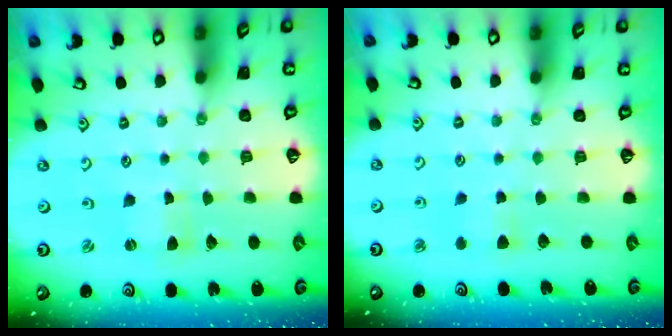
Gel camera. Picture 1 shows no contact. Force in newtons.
{"total": 5.2, "press": 5.1, "slide": 1.0}